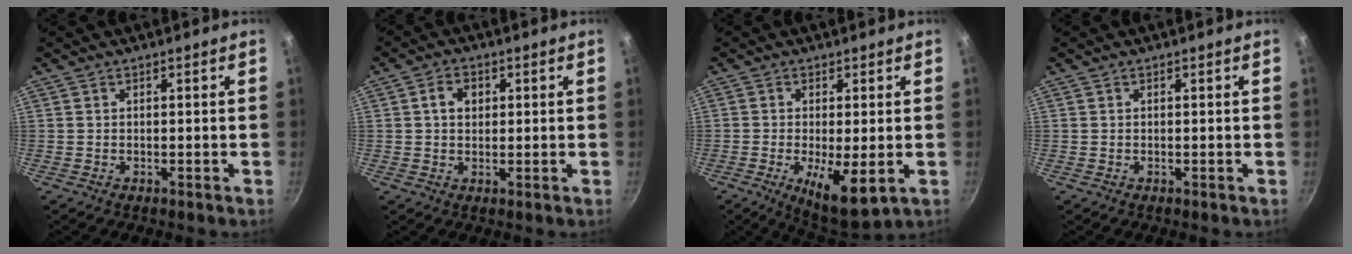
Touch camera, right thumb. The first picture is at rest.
{"total": 3.8, "force": [0.9, 2.9, 2.3], "torque": [-0.024, 0.004, 0.012]}
{"total": 9.4, "force": [-2.1, 2.8, 8.8], "torque": [-0.146, -0.012, -0.022]}
{"total": 0.0}